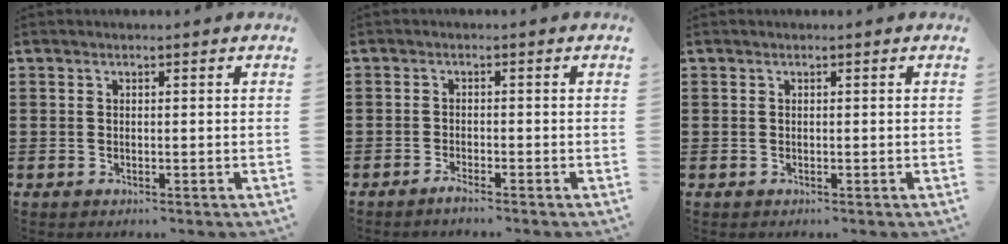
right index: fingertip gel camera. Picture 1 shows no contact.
{"total": 1.5, "force": [-1.3, -0.1, 0.6], "torque": [-0.011, -0.003, -0.025]}
{"total": 0.0}